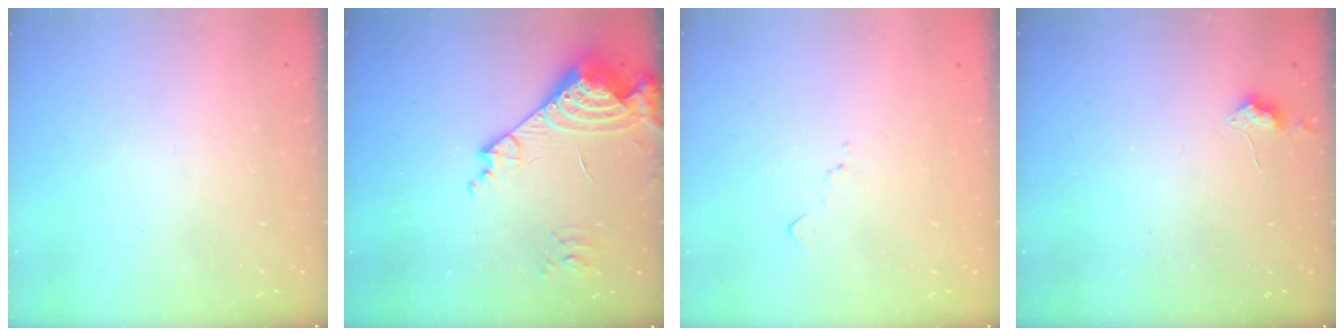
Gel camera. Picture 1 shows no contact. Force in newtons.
{"total": 17.7, "press": 17.6, "slide": 2.1}
{"total": 6.8, "press": 6.8, "slide": 0.7}
{"total": 5.1, "press": 5.0, "slide": 0.8}